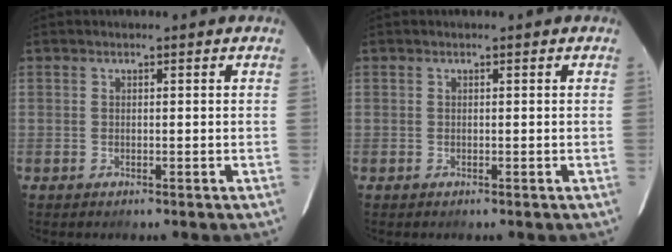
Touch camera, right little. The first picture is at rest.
{"total": 0.0}